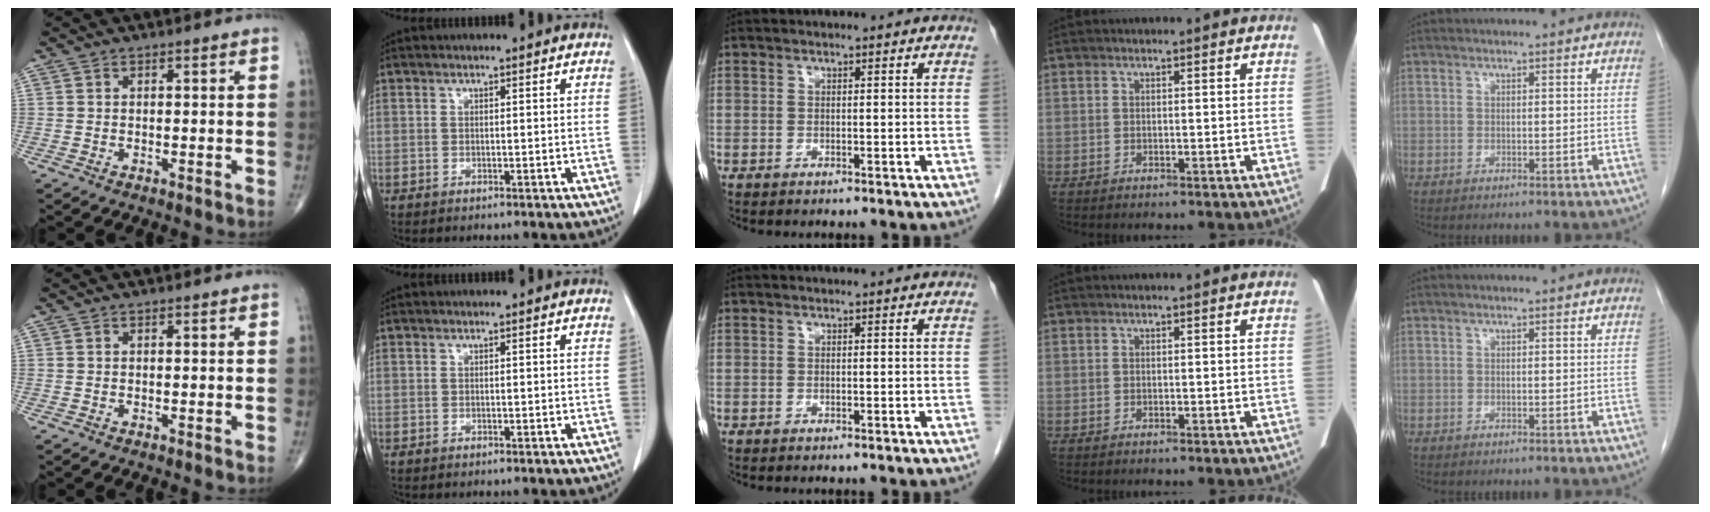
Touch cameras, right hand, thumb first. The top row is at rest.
{}